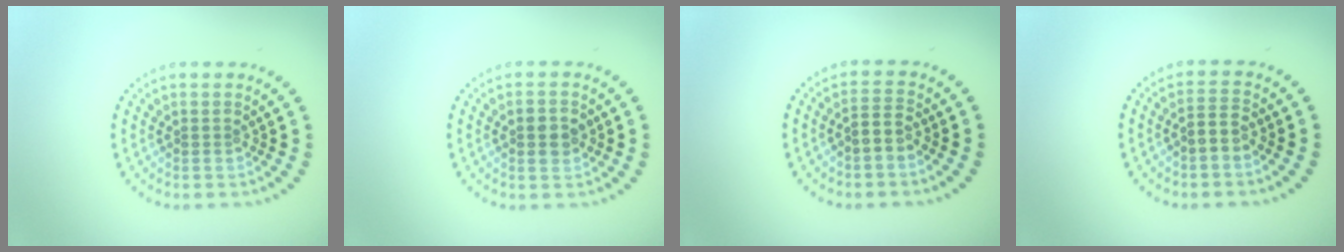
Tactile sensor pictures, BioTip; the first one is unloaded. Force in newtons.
{"total": 2.1, "press": 2.1, "slide": 0.2}
{"total": 1.7, "press": 1.3, "slide": 1.0}
{"total": 1.7, "press": 1.3, "slide": 1.0}